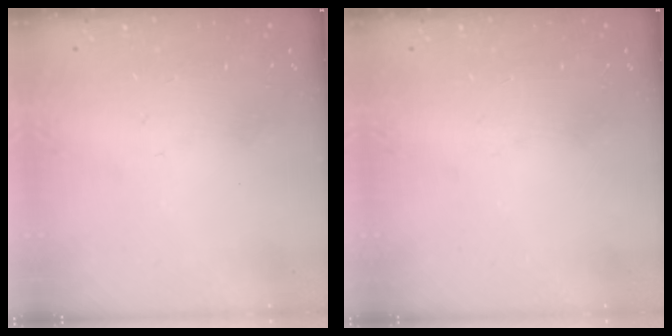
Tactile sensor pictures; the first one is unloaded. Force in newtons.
{"total": 0.0}